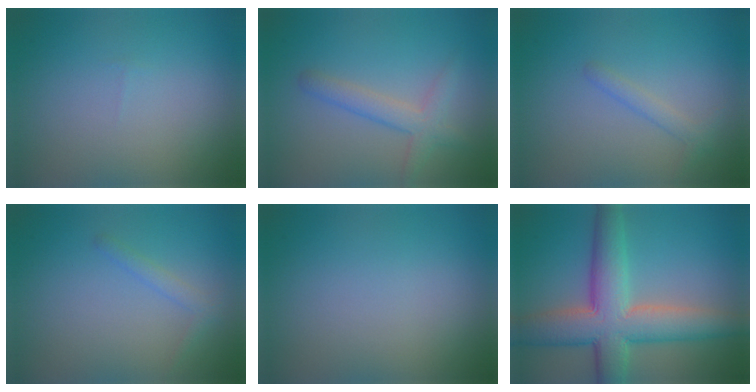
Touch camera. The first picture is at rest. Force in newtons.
{"total": 2.7, "press": 2.6, "slide": 0.1}
{"total": 1.3, "press": 1.3, "slide": 0.1}
{"total": 1.2, "press": 1.2, "slide": 0.1}
{"total": 0.0}
{"total": 8.9, "press": 8.9, "slide": 0.2}